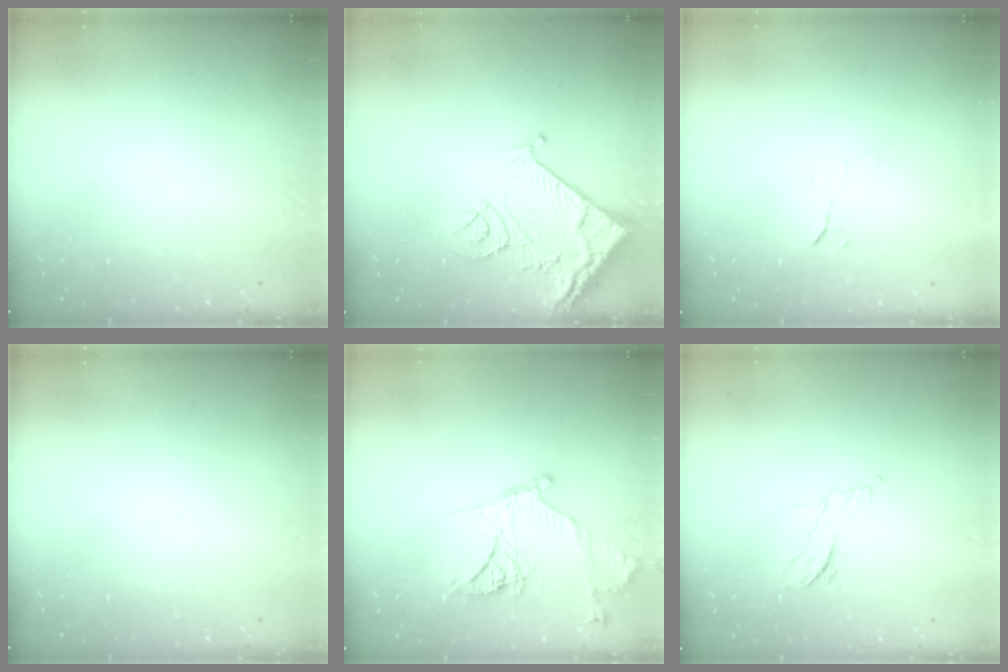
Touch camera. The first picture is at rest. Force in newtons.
{"total": 13.6, "press": 13.5, "slide": 1.7}
{"total": 5.6, "press": 5.6, "slide": 0.4}
{"total": 0.0}
{"total": 18.9, "press": 18.8, "slide": 1.9}
{"total": 7.4, "press": 7.3, "slide": 1.2}